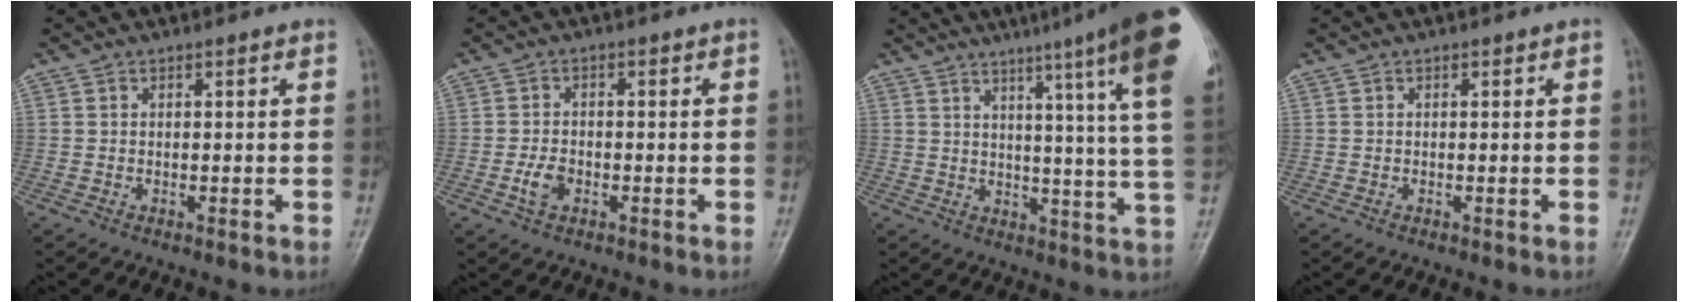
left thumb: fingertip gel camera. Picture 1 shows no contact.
{"total": 3.5, "force": [-1.3, 2.3, 2.2], "torque": [-0.041, 0.009, -0.027]}
{"total": 21.4, "force": [13.0, 0.8, 17.1], "torque": [-0.210, -0.060, 0.148]}
{"total": 0.0}